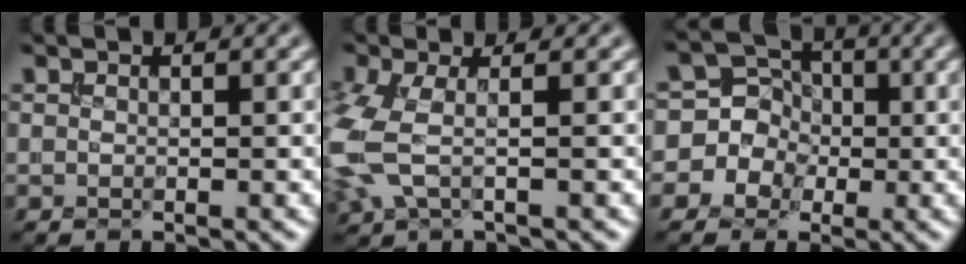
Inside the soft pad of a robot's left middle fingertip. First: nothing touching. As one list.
[{"total": 4.8, "force": [-0.5, 2.3, 4.2], "torque": [-0.125, -0.003, -0.016]}, {"total": 6.3, "force": [-0.6, 6.1, 1.5], "torque": [-0.016, 0.039, -0.052]}]